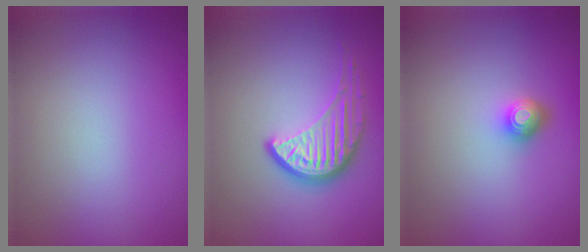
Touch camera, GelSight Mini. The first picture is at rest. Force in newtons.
{"total": 4.2, "press": 3.0, "slide": 2.9}
{"total": 1.8, "press": 1.3, "slide": 1.2}